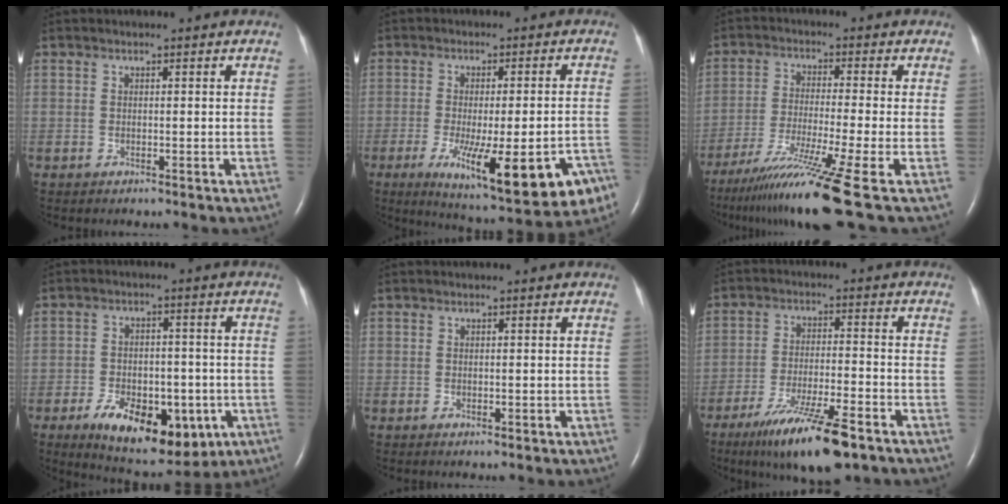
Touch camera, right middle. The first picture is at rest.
{"total": 18.9, "force": [-9.1, 4.6, 15.9], "torque": [-0.180, -0.016, -0.114]}
{"total": 14.2, "force": [-9.9, -2.6, 9.9], "torque": [-0.174, -0.050, -0.168]}
{"total": 15.3, "force": [-7.0, 7.8, 11.1], "torque": [-0.167, -0.003, -0.092]}
{"total": 0.8, "force": [-0.3, 0.4, 0.6], "torque": [-0.011, -0.001, -0.001]}
{"total": 12.9, "force": [-8.5, 1.8, 9.5], "torque": [-0.171, -0.032, -0.142]}